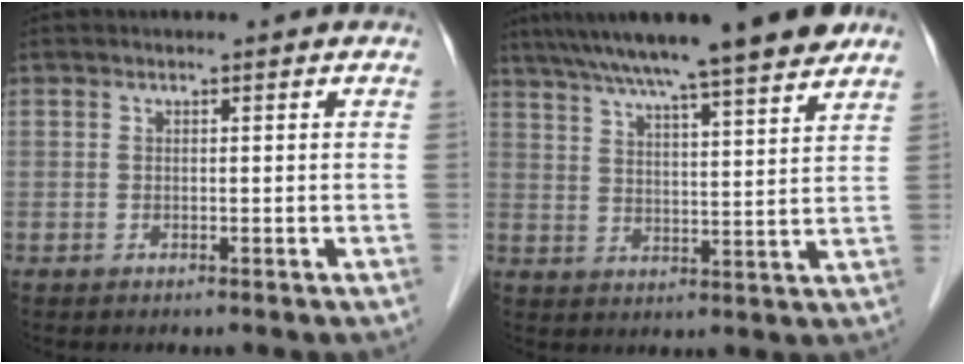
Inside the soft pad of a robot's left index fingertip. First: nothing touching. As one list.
[{"total": 17.1, "force": [14.0, 0.5, 9.9], "torque": [-0.160, 0.025, 0.204]}]